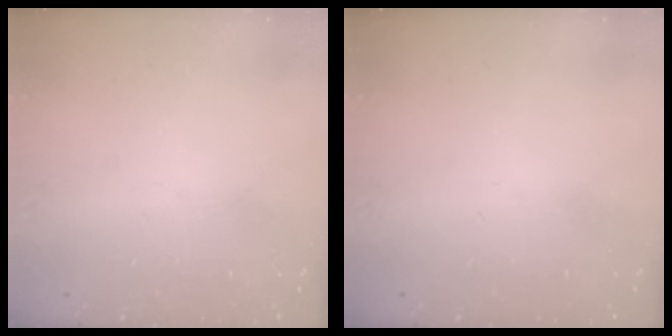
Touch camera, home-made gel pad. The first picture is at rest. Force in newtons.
{"total": 0.0}